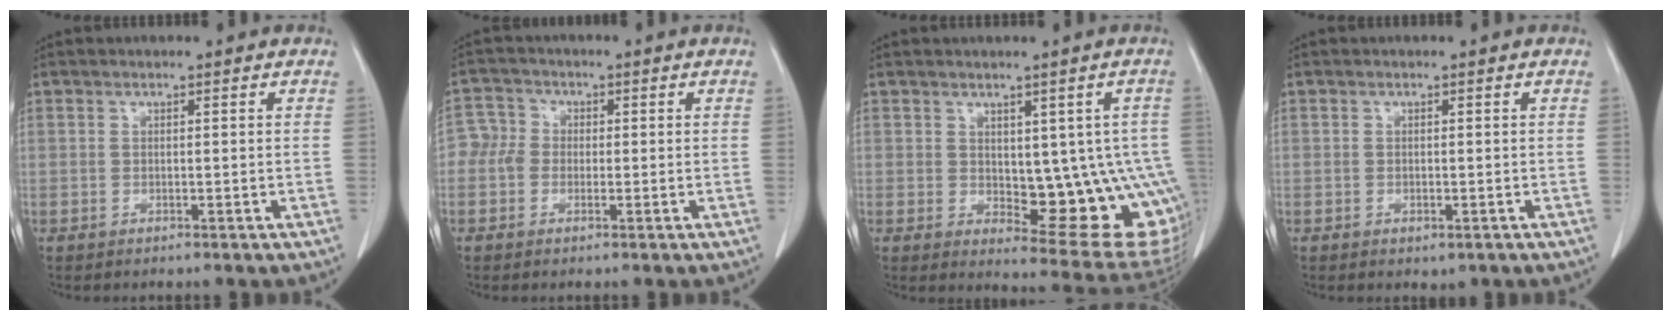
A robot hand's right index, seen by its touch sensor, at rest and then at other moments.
{"total": 3.7, "force": [-0.5, 3.5, 1.1], "torque": [-0.014, 0.016, -0.017]}
{"total": 13.7, "force": [-1.1, 5.6, 12.4], "torque": [-0.106, 0.002, 0.005]}
{"total": 1.3, "force": [-0.6, 0.7, 0.9], "torque": [-0.012, -0.002, 0.000]}